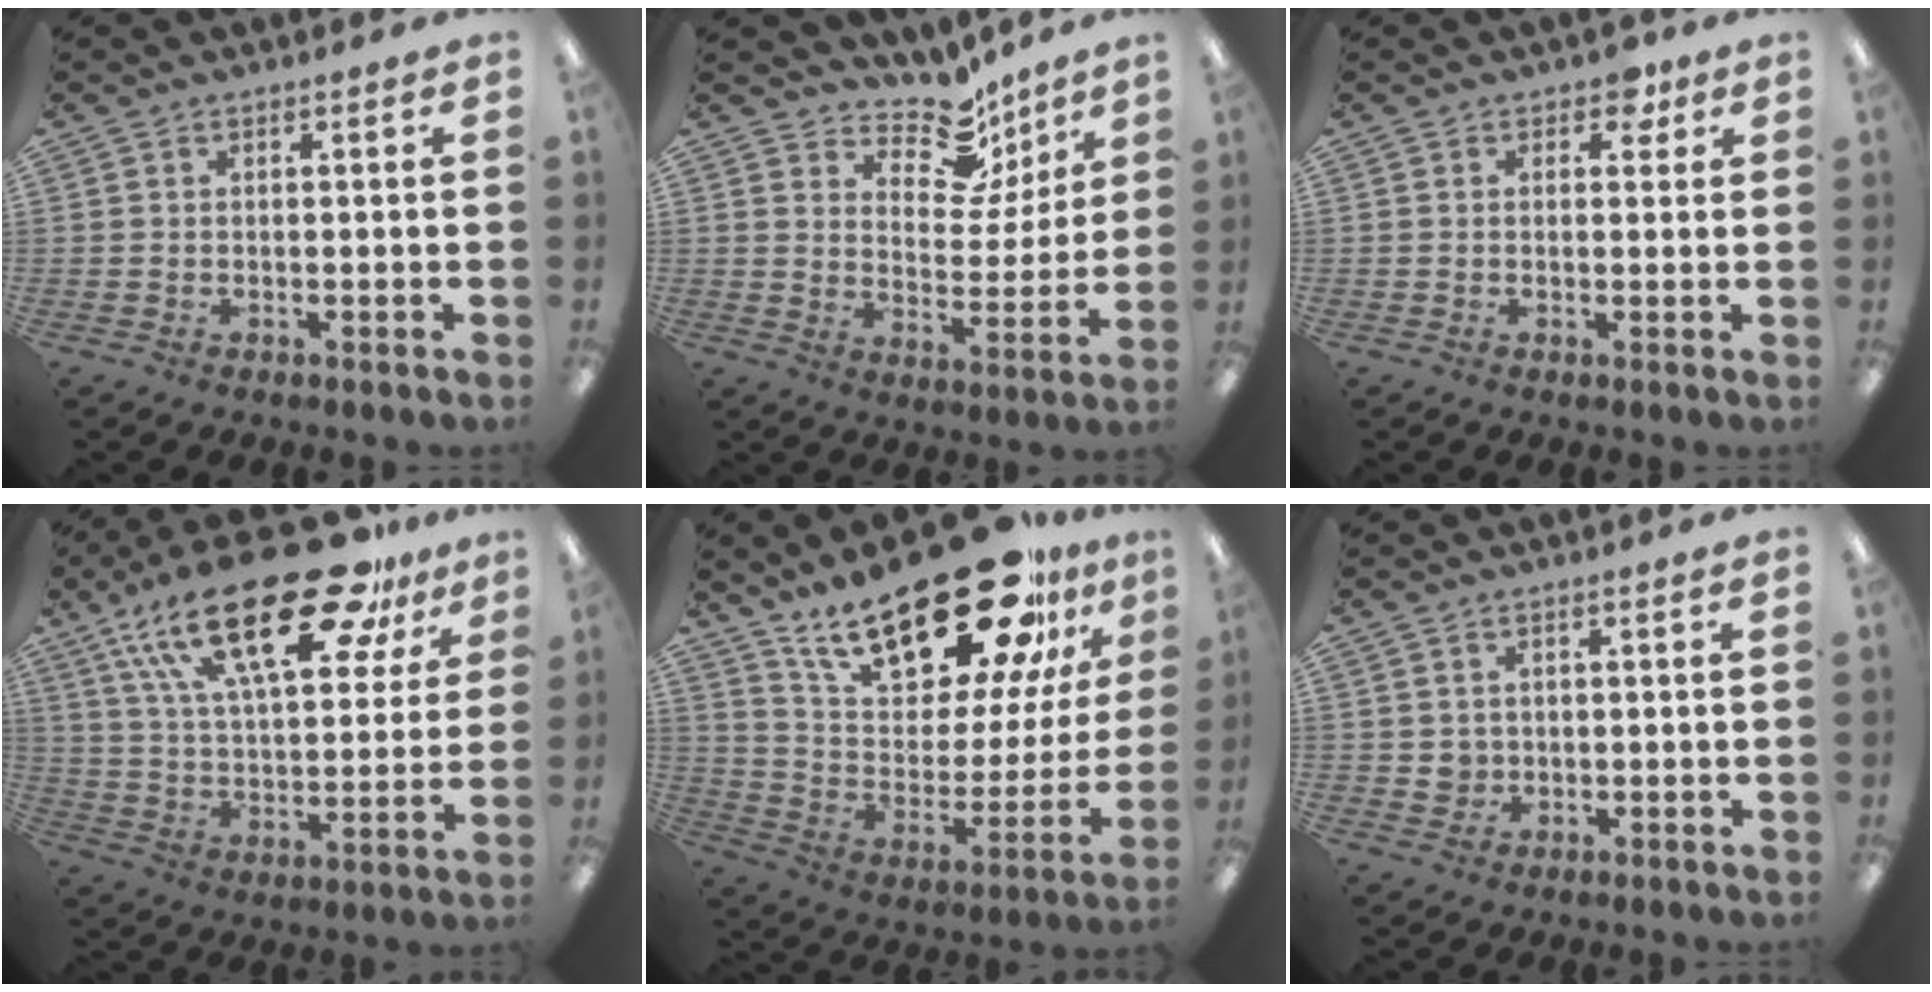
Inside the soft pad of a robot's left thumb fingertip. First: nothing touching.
{"total": 11.9, "force": [9.1, 6.1, 4.6], "torque": [-0.076, -0.071, 0.163]}
{"total": 3.6, "force": [2.0, 2.3, 2.0], "torque": [-0.010, -0.005, 0.030]}
{"total": 29.5, "force": [17.7, 12.1, 20.2], "torque": [-0.346, -0.084, 0.298]}
{"total": 29.2, "force": [20.6, 10.7, 17.8], "torque": [-0.287, -0.127, 0.350]}
{"total": 2.6, "force": [0.8, 2.4, 0.4], "torque": [-0.006, 0.000, 0.011]}